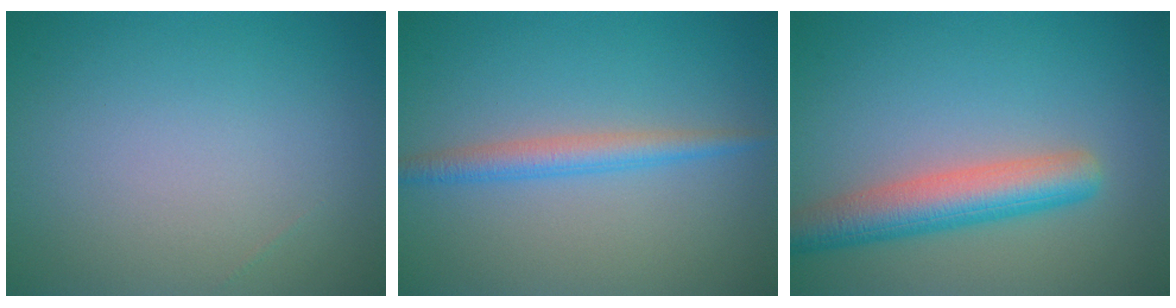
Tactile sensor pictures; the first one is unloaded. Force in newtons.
{"total": 2.5, "press": 2.5, "slide": 0.0}
{"total": 5.3, "press": 5.3, "slide": 0.2}